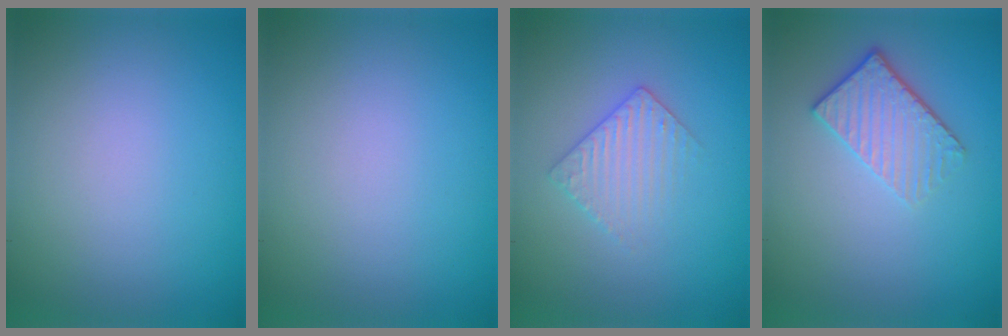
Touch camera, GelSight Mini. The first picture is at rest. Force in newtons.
{"total": 0.0}
{"total": 2.5, "press": 2.4, "slide": 0.5}
{"total": 3.3, "press": 2.8, "slide": 1.7}